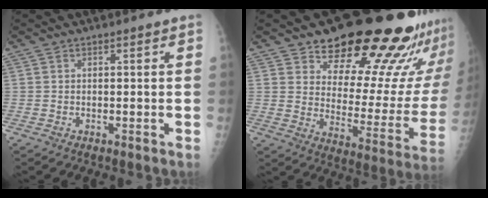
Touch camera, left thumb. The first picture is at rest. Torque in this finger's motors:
{"motor_torque": [0.55, 0.73, 1.08, -1.69, 0.06]}